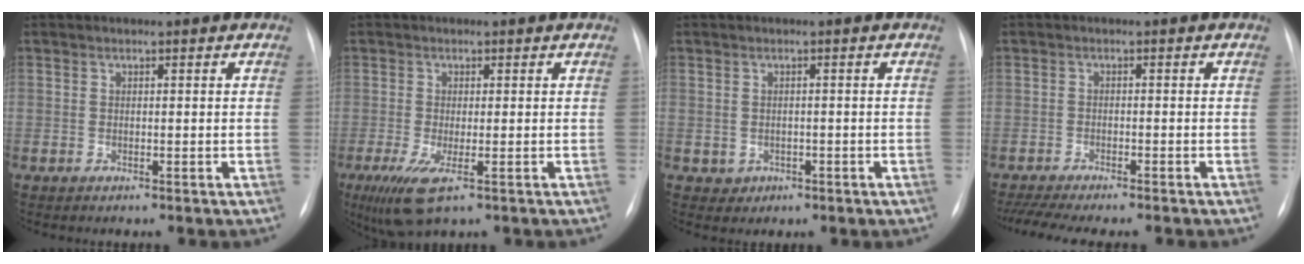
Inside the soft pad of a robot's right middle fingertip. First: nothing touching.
{"total": 5.7, "force": [-2.5, 1.4, 4.9], "torque": [-0.095, -0.018, -0.041]}
{"total": 1.8, "force": [-0.4, 1.7, 0.4], "torque": [-0.005, 0.006, 0.003]}
{"total": 10.3, "force": [-8.8, 0.9, 5.2], "torque": [-0.071, -0.005, -0.130]}